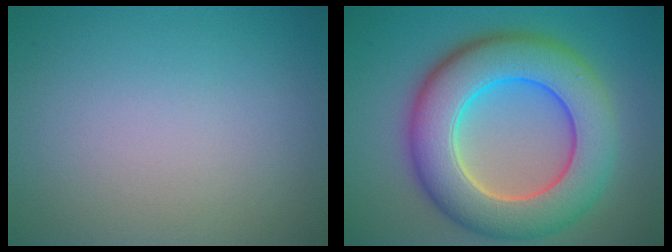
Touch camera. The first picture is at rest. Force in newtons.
{"total": 11.1, "press": 11.0, "slide": 0.7}